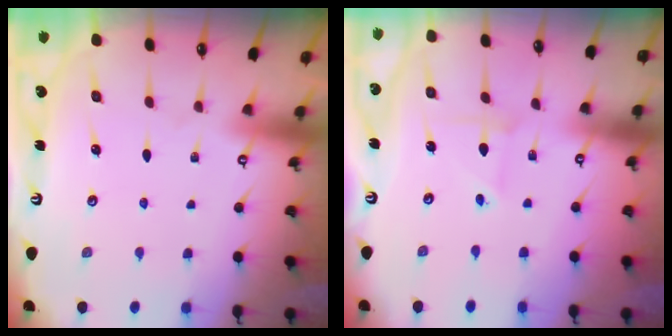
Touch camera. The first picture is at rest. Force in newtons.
{"total": 2.4, "press": 2.4, "slide": 0.2}